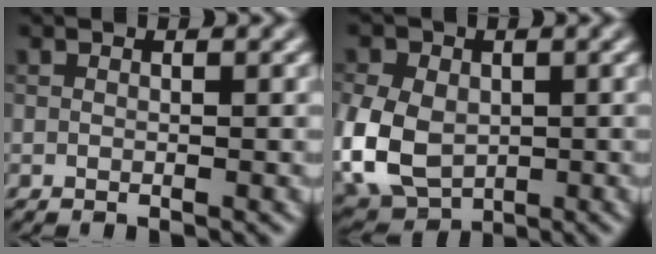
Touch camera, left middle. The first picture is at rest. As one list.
[{"total": 8.8, "force": [-1.2, 6.7, 5.6], "torque": [-0.129, -0.014, -0.024]}]